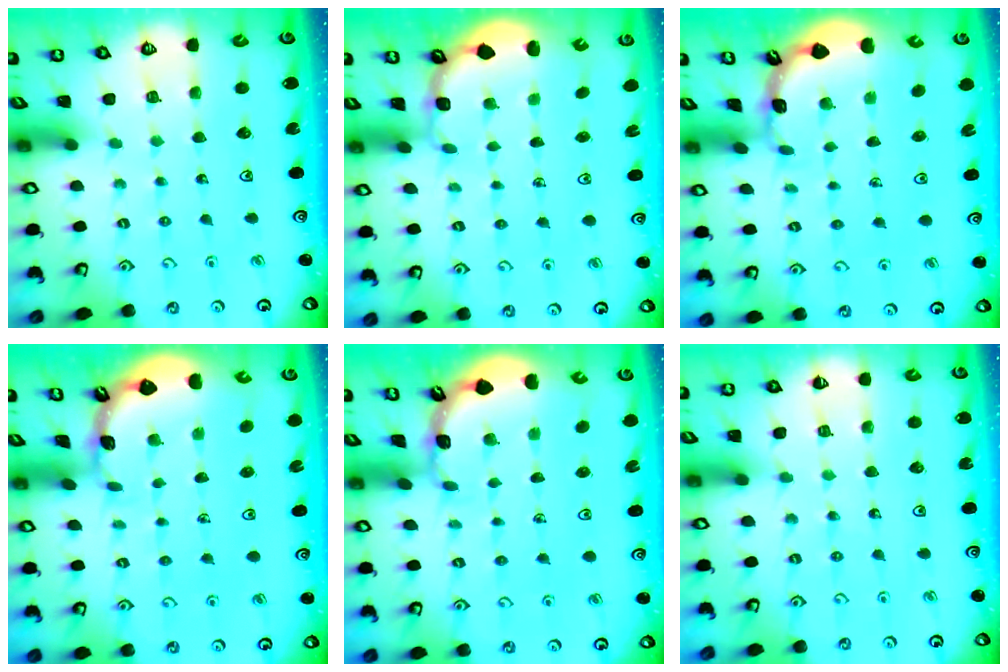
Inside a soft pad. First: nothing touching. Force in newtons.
{"total": 2.6, "press": 1.9, "slide": 1.8}
{"total": 1.8, "press": 1.8, "slide": 0.1}
{"total": 1.6, "press": 1.5, "slide": 0.1}
{"total": 1.7, "press": 1.6, "slide": 0.1}
{"total": 5.4, "press": 5.4, "slide": 0.9}